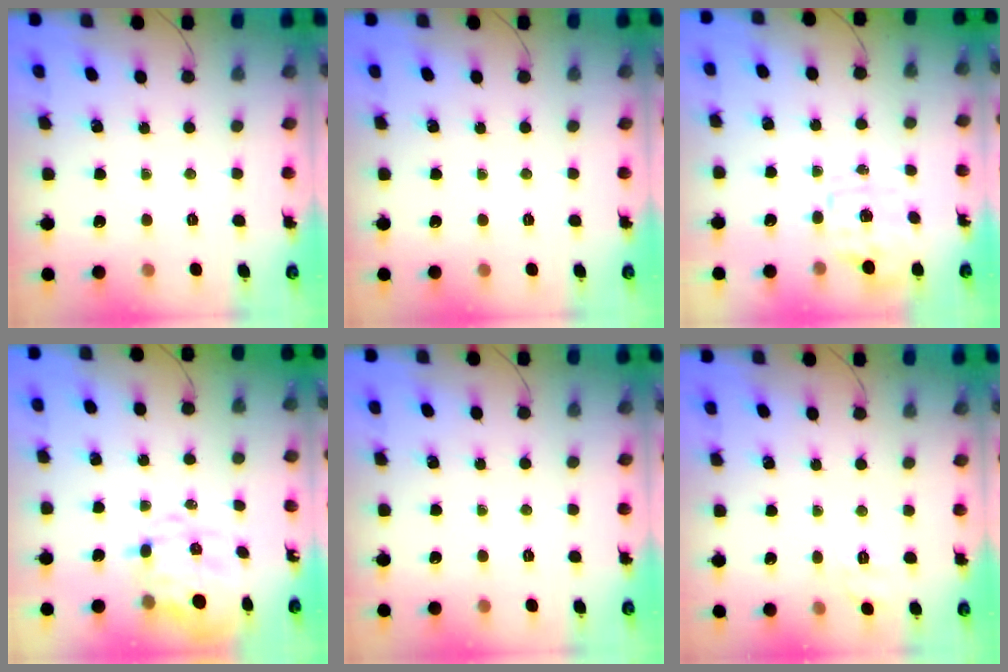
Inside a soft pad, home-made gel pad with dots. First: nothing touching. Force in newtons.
{"total": 0.0}
{"total": 1.7, "press": 1.6, "slide": 0.5}
{"total": 7.5, "press": 7.3, "slide": 1.9}
{"total": 0.0}
{"total": 5.9, "press": 5.6, "slide": 1.9}